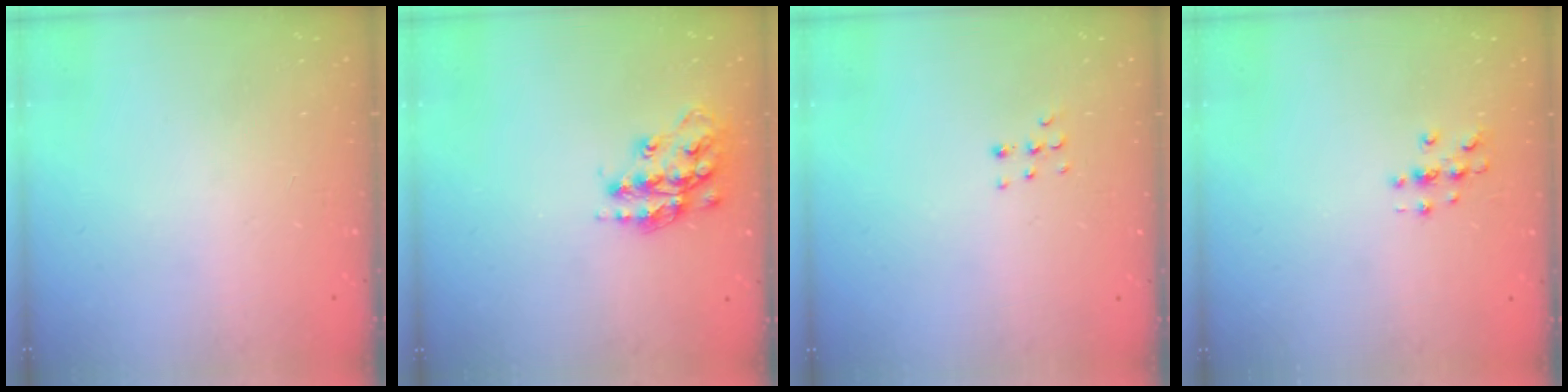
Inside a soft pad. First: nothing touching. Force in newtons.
{"total": 16.1, "press": 16.1, "slide": 1.0}
{"total": 4.3, "press": 4.2, "slide": 1.1}
{"total": 3.0, "press": 3.0, "slide": 0.3}